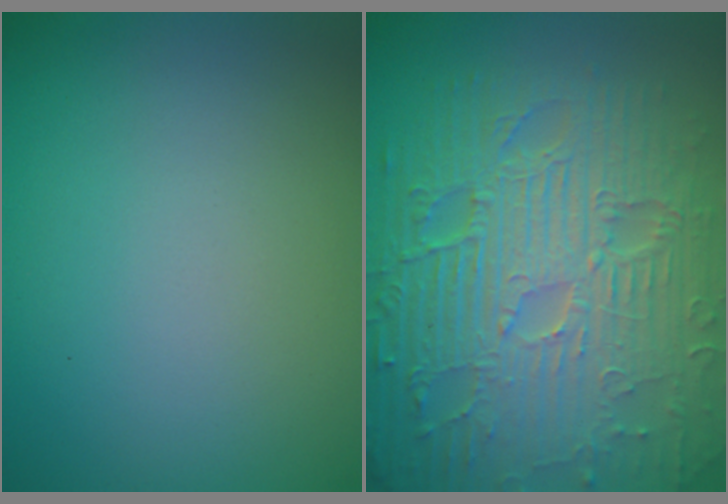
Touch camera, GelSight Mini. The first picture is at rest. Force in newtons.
{"total": 11.9, "press": 7.7, "slide": 9.1}